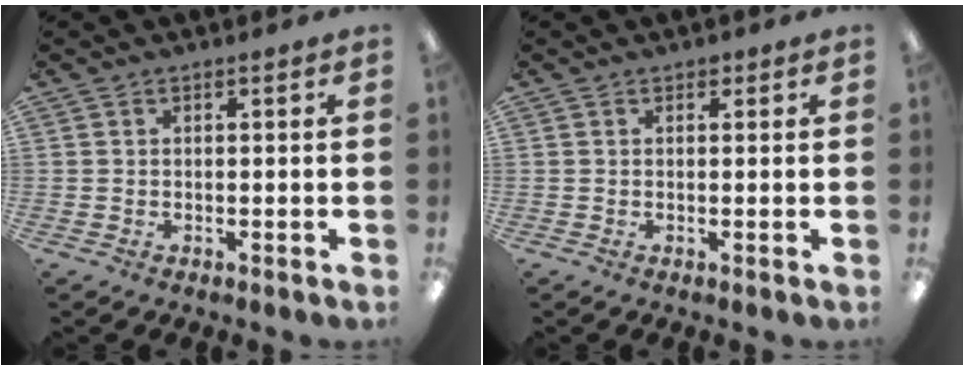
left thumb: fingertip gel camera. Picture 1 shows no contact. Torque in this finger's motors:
{"motor_torque": [0.27, 0.13, 0.21, 0.21, 0.02]}